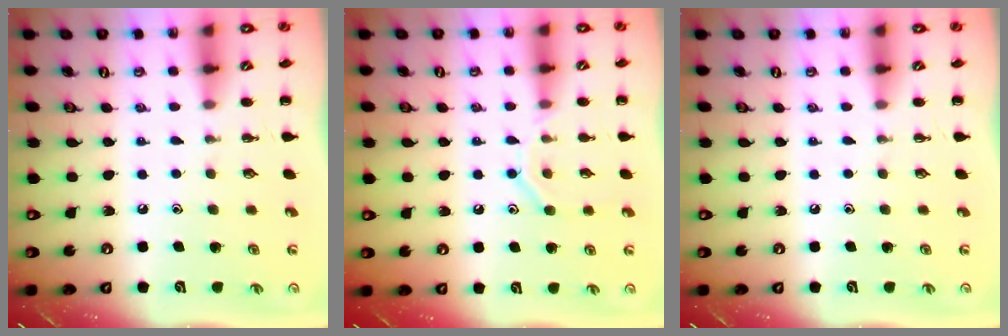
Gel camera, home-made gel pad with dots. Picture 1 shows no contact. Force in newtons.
{"total": 9.3, "press": 9.2, "slide": 1.6}
{"total": 0.0}